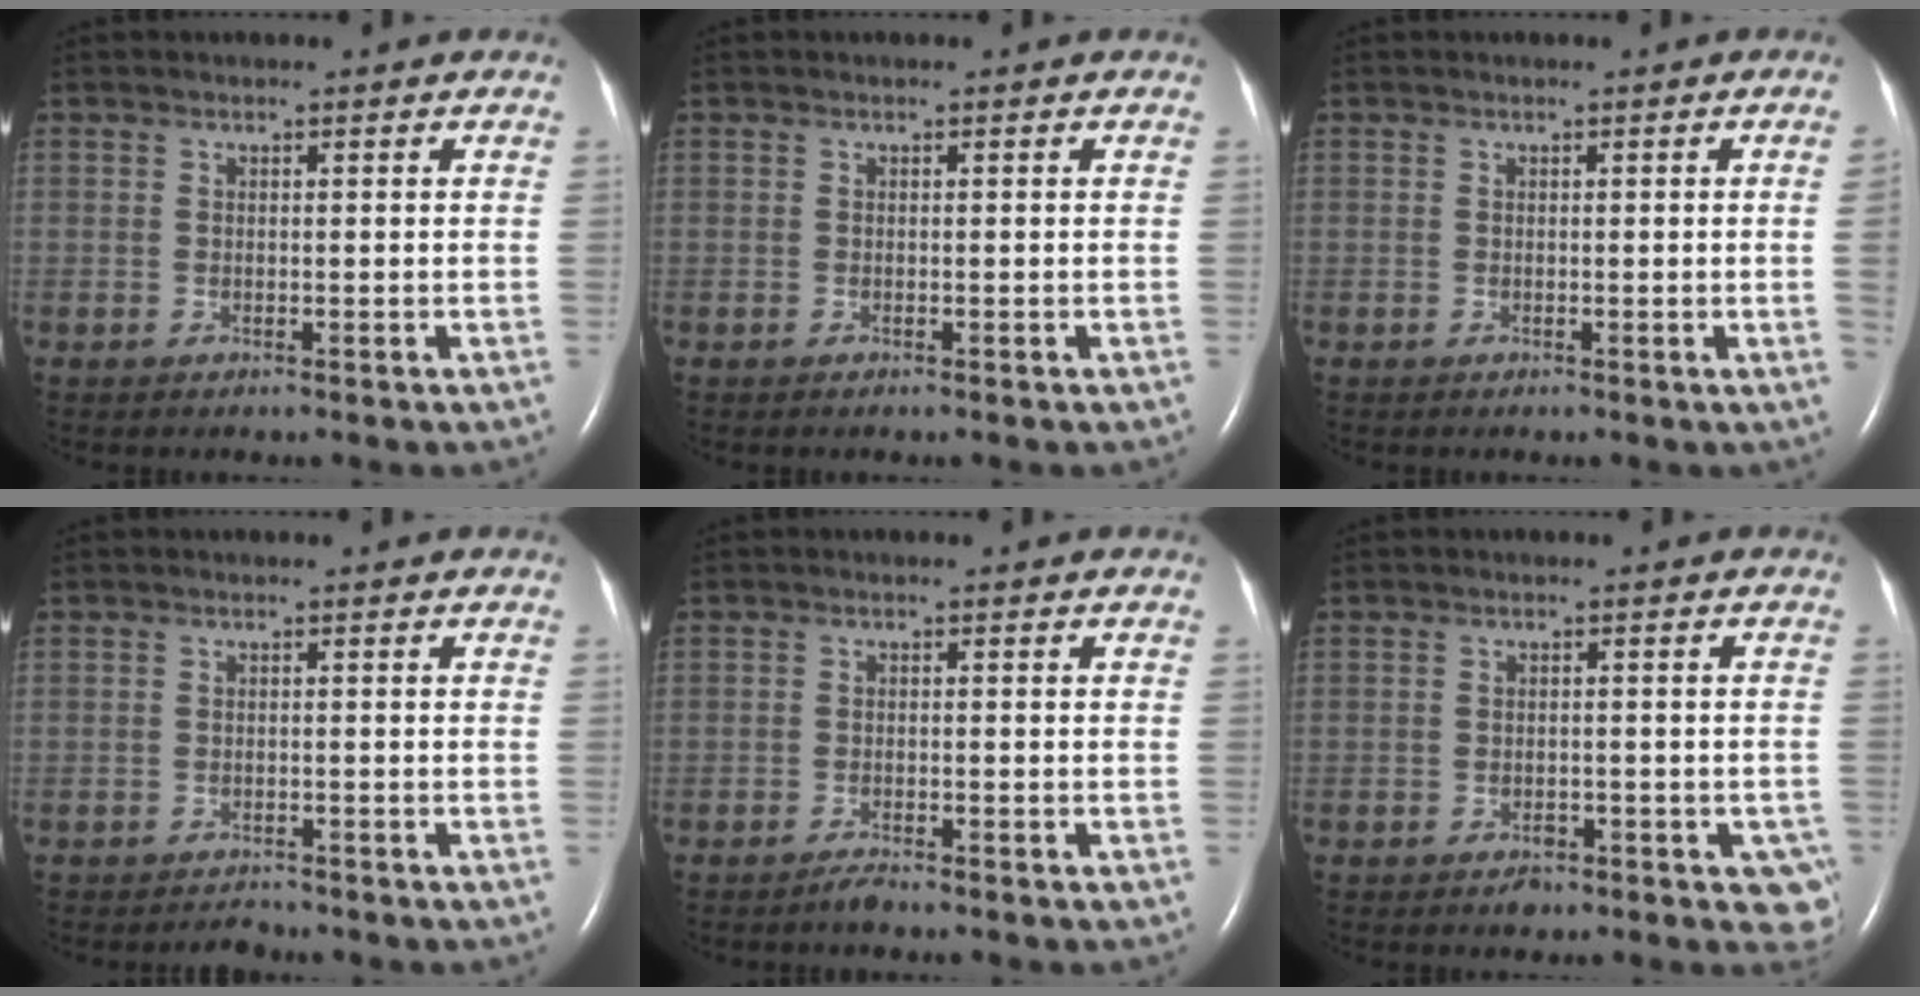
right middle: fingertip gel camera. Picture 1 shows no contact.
{"total": 0.0}
{"total": 1.8, "force": [-0.2, -0.8, 1.6], "torque": [-0.019, -0.001, -0.002]}
{"total": 1.3, "force": [-1.2, 0.1, -0.3], "torque": [0.002, -0.007, -0.018]}
{"total": 1.5, "force": [-1.4, 0.2, 0.6], "torque": [-0.019, -0.003, -0.022]}
{"total": 5.3, "force": [-3.1, 2.9, 3.1], "torque": [-0.013, 0.006, -0.038]}